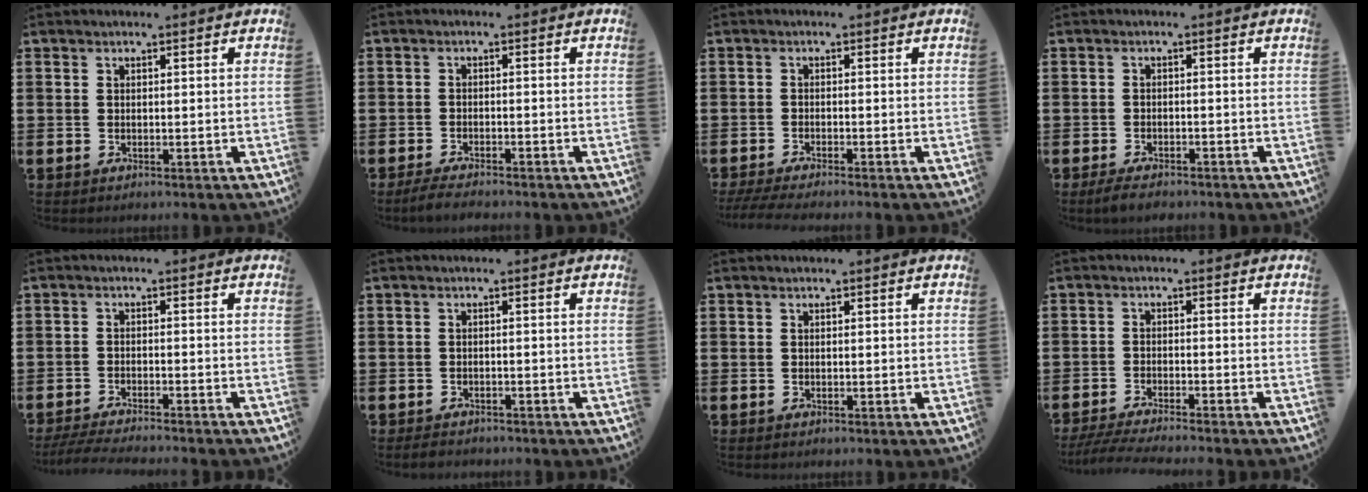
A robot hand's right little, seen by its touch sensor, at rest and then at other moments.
{"total": 1.9, "force": [-1.7, 0.1, 0.8], "torque": [-0.015, 0.004, -0.033]}
{"total": 1.7, "force": [-1.4, 0.0, 1.1], "torque": [-0.016, 0.000, -0.025]}
{"total": 1.9, "force": [-1.6, 0.5, 1.0], "torque": [-0.018, 0.004, -0.031]}
{"total": 2.9, "force": [-2.6, -0.2, 1.2], "torque": [-0.016, -0.002, -0.049]}
{"total": 1.0, "force": [-0.9, 0.3, 0.2], "torque": [-0.007, 0.001, -0.021]}
{"total": 0.0}
{"total": 3.1, "force": [-2.7, -0.2, 1.5], "torque": [-0.028, -0.007, -0.052]}